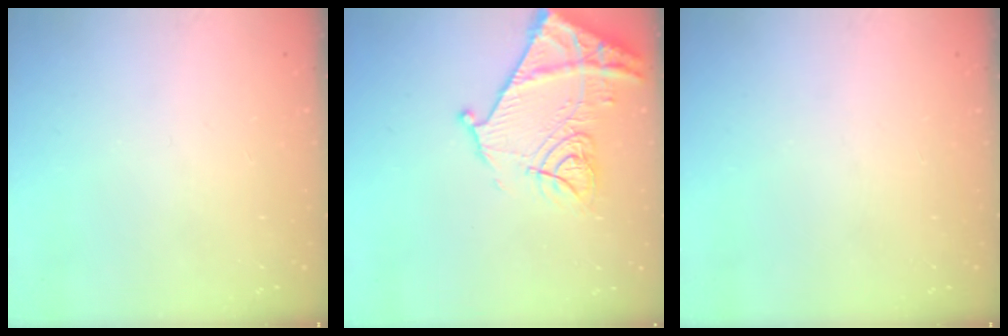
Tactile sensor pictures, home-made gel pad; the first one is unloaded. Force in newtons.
{"total": 15.3, "press": 15.3, "slide": 1.6}
{"total": 0.0}